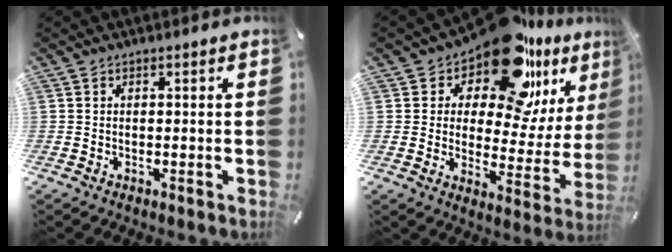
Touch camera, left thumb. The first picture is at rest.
{"total": 17.6, "force": [13.7, 7.1, 8.4], "torque": [-0.126, -0.119, 0.232]}